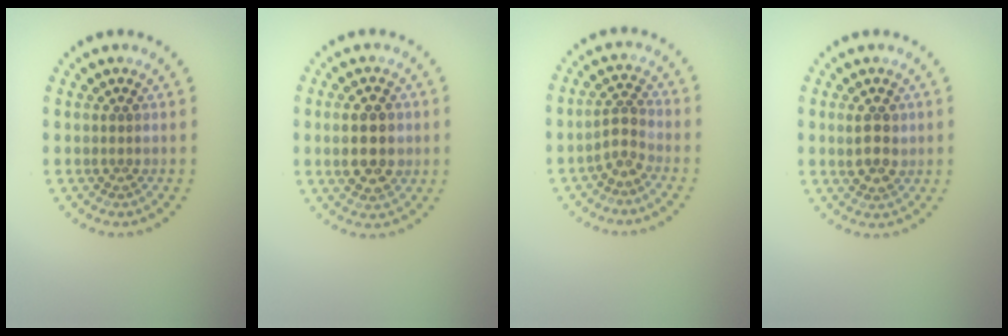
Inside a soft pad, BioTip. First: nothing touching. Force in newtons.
{"total": 4.6, "press": 4.6, "slide": 0.2}
{"total": 1.8, "press": 1.4, "slide": 1.0}
{"total": 2.7, "press": 2.7, "slide": 0.6}